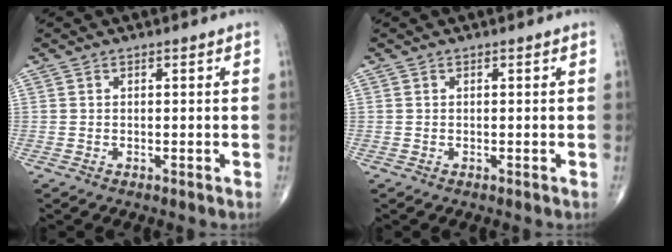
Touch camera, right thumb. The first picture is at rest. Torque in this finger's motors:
{"motor_torque": [0.05, 0.05, -0.01, 0.01, 0.03]}